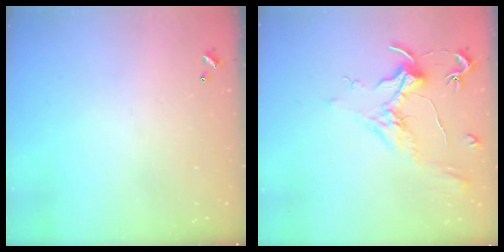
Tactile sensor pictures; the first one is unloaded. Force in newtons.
{"total": 1.8, "press": 1.6, "slide": 0.9}